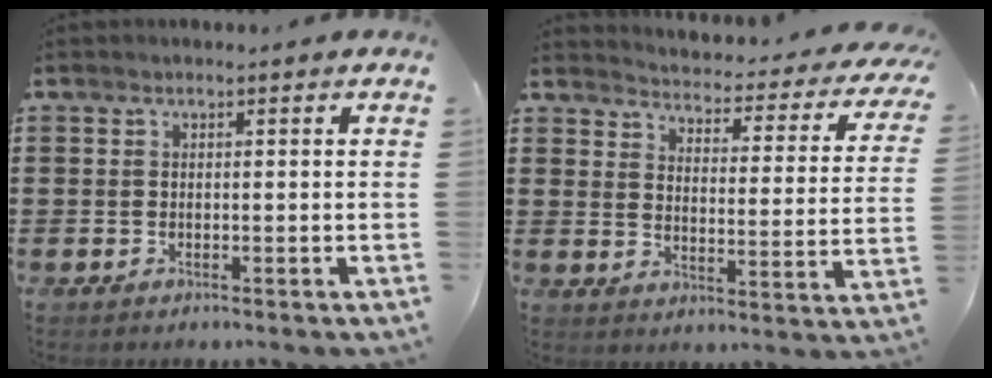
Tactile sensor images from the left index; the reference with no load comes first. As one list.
[{"total": 2.6, "force": [2.5, 0.0, 0.7], "torque": [-0.033, -0.029, 0.032]}]